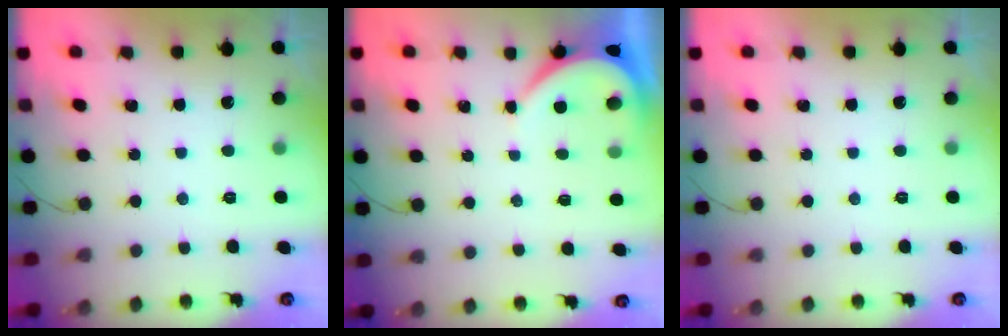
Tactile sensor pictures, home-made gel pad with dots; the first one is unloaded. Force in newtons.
{"total": 3.9, "press": 3.9, "slide": 0.5}
{"total": 0.0}